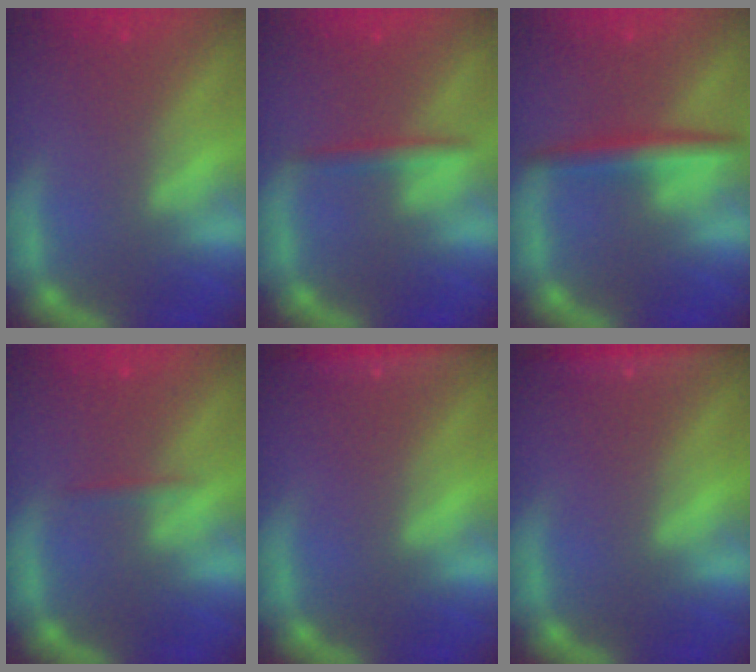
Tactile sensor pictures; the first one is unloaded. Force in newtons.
{"total": 1.9}
{"total": 3.5}
{"total": 0.9}
{"total": 2.9}
{"total": 2.9}